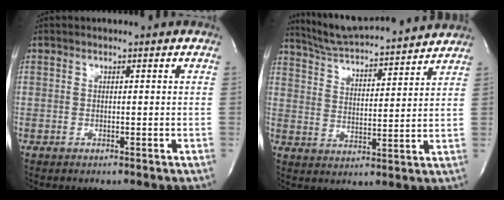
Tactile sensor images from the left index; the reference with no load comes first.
{"total": 16.5, "force": [15.6, 1.1, 5.4], "torque": [-0.093, 0.012, 0.236]}